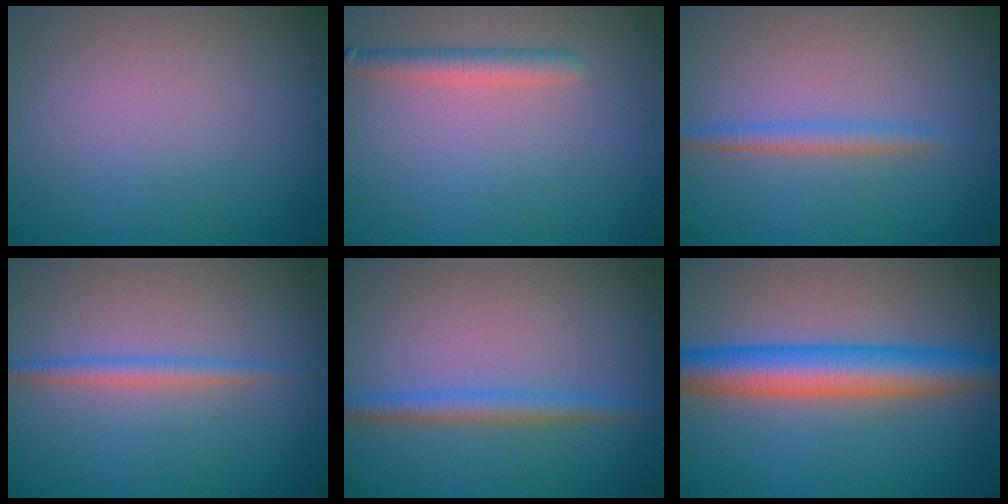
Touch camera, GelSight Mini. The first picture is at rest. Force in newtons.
{"total": 2.2, "press": 2.2, "slide": 0.1}
{"total": 1.6, "press": 1.6, "slide": 0.0}
{"total": 1.7, "press": 1.7, "slide": 0.0}
{"total": 2.1, "press": 2.1, "slide": 0.2}
{"total": 6.4, "press": 6.4, "slide": 0.0}